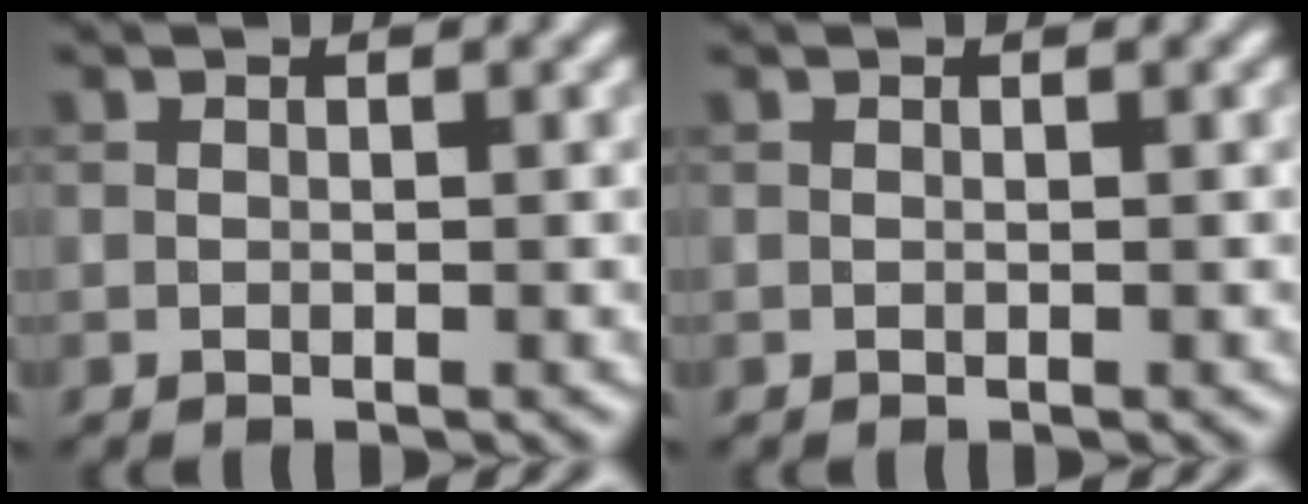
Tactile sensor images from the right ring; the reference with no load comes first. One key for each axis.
{"total": 0.0}